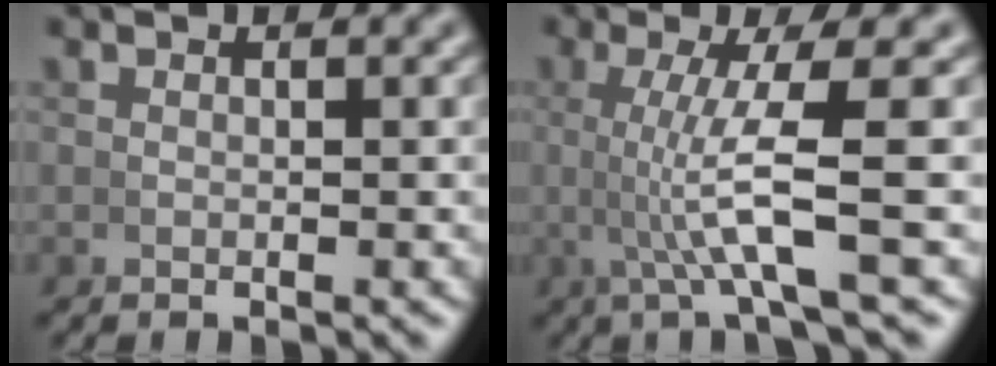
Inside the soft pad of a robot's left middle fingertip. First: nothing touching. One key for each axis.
{"total": 5.0, "fx": 0.0, "fy": -0.5, "fz": 4.9, "tx": -0.091, "ty": -0.006, "tz": 0.004}